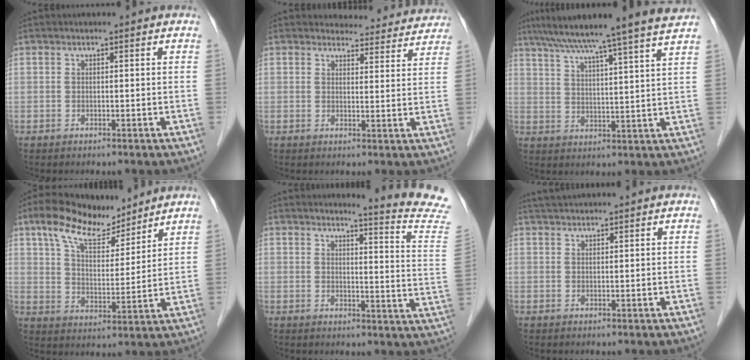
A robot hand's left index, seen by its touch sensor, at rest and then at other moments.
{"total": 10.8, "force": [10.4, 2.7, 0.8], "torque": [0.020, -0.006, 0.105]}
{"total": 17.9, "force": [15.4, -2.0, 8.8], "torque": [-0.151, -0.005, 0.210]}
{"total": 11.2, "force": [8.6, 3.4, 6.3], "torque": [-0.120, 0.018, 0.157]}
{"total": 12.1, "force": [11.6, -1.7, 3.2], "torque": [-0.035, -0.096, 0.113]}
{"total": 2.6, "force": [2.5, -0.3, 0.8], "torque": [-0.014, 0.019, 0.050]}